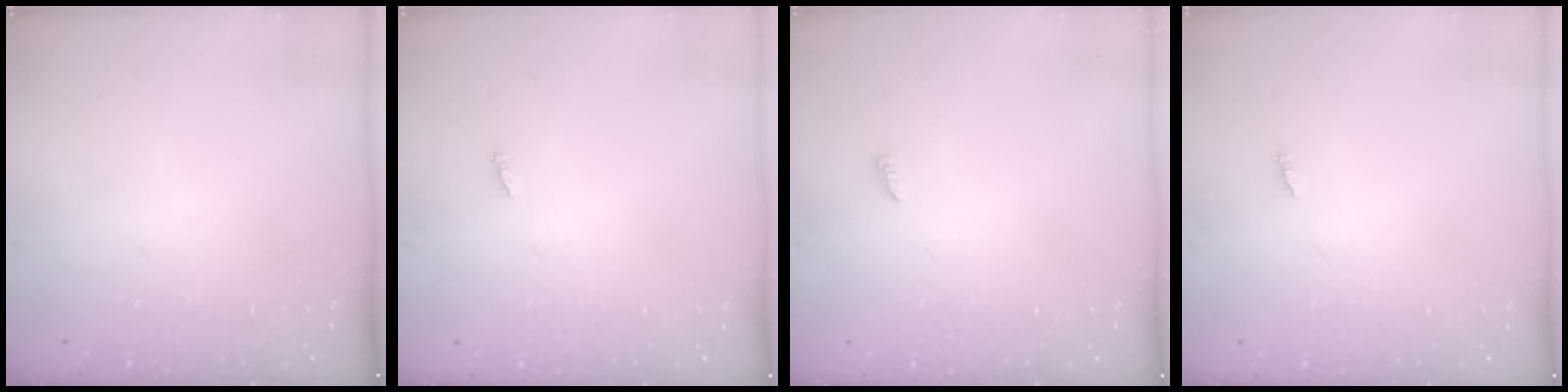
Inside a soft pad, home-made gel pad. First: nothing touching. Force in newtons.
{"total": 1.8, "press": 1.8, "slide": 0.2}
{"total": 2.4, "press": 2.4, "slide": 0.2}
{"total": 1.8, "press": 1.8, "slide": 0.2}